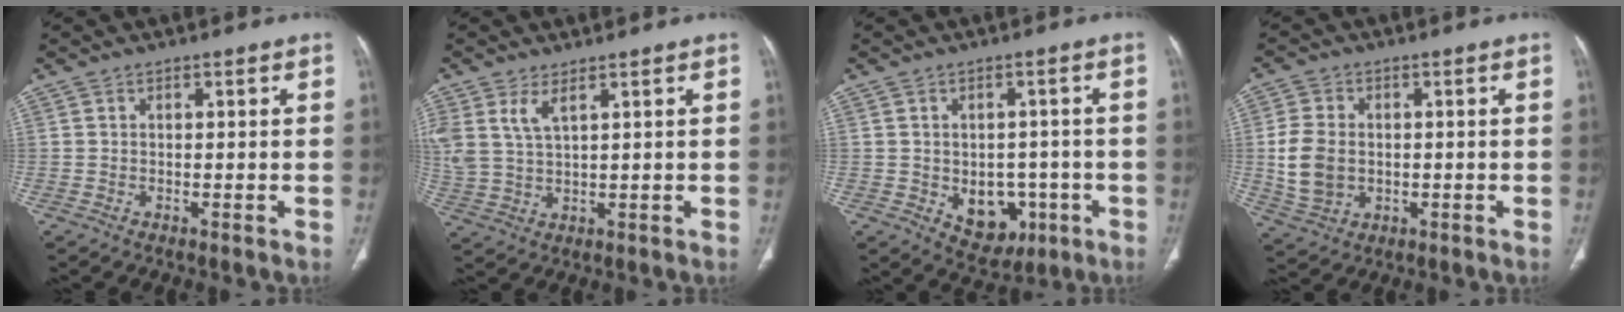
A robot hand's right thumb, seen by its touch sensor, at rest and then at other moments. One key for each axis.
{"total": 6.4, "fx": 3.2, "fy": 2.8, "fz": 4.7, "tx": -0.114, "ty": -0.007, "tz": 0.076}
{"total": 9.1, "fx": -2.5, "fy": 6.7, "fz": 5.5, "tx": -0.035, "ty": 0.015, "tz": -0.016}
{"total": 9.1, "fx": -0.2, "fy": 7.0, "fz": 5.9, "tx": -0.114, "ty": 0.000, "tz": 0.003}